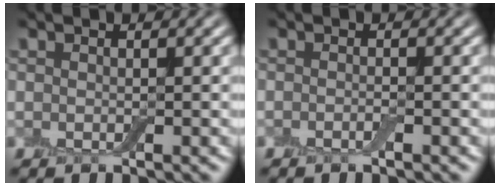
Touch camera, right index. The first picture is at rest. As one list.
[{"total": 0.6, "force": [-0.5, 0.0, 0.4], "torque": [-0.009, 0.002, -0.010]}]